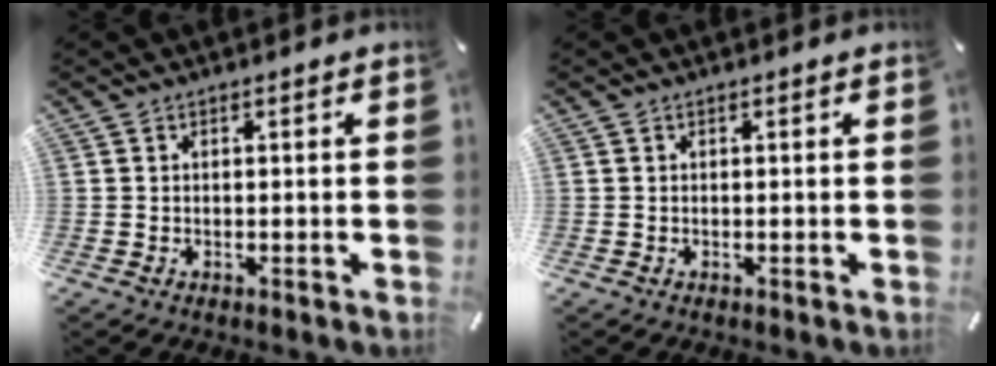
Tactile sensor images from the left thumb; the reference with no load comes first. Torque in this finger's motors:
{"motor_torque": [-0.09, 0.09, 0.00, 0.01, 0.00]}